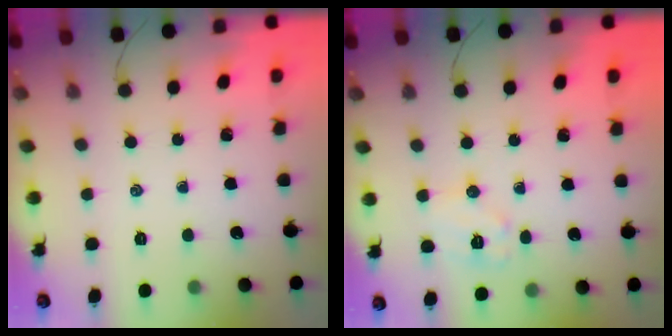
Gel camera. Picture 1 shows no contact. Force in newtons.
{"total": 8.4, "press": 8.3, "slide": 0.7}